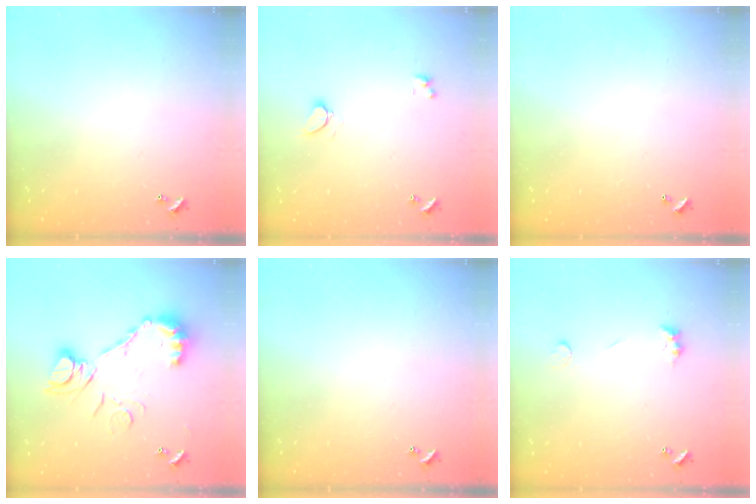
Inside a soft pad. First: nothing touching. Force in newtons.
{"total": 1.6, "press": 1.4, "slide": 0.6}
{"total": 2.8, "press": 2.8, "slide": 0.1}
{"total": 14.1, "press": 14.0, "slide": 1.4}
{"total": 0.0}
{"total": 2.2, "press": 2.1, "slide": 0.6}